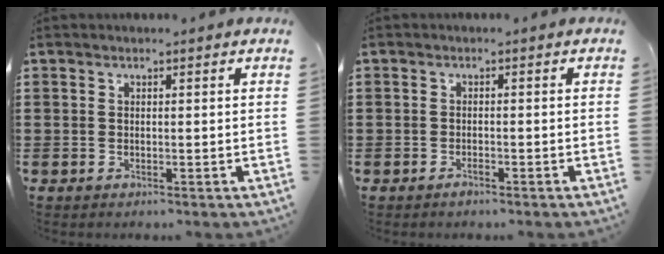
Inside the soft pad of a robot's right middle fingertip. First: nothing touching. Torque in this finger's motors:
{"motor_torque": [2.14, 0.00, 0.38, 0.13]}